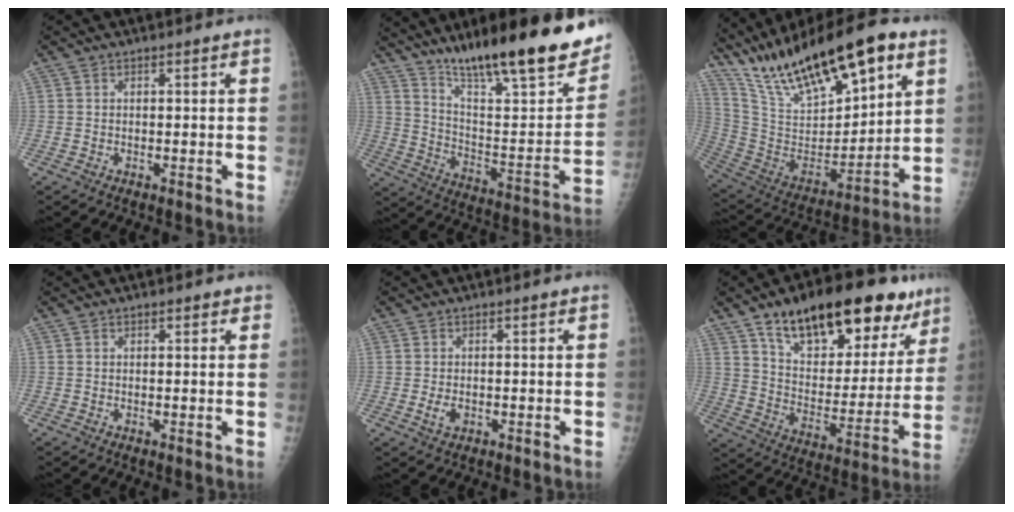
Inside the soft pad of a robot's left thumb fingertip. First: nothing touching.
{"total": 28.7, "force": [19.8, 5.7, 19.9], "torque": [-0.274, -0.074, 0.311]}
{"total": 26.8, "force": [17.1, 9.4, 18.4], "torque": [-0.285, -0.037, 0.309]}
{"total": 1.3, "force": [0.7, 0.9, 0.7], "torque": [0.003, 0.000, 0.004]}
{"total": 2.4, "force": [-0.5, 1.6, 1.8], "torque": [-0.030, -0.001, -0.008]}
{"total": 27.3, "force": [17.0, 12.1, 17.7], "torque": [-0.220, -0.041, 0.264]}